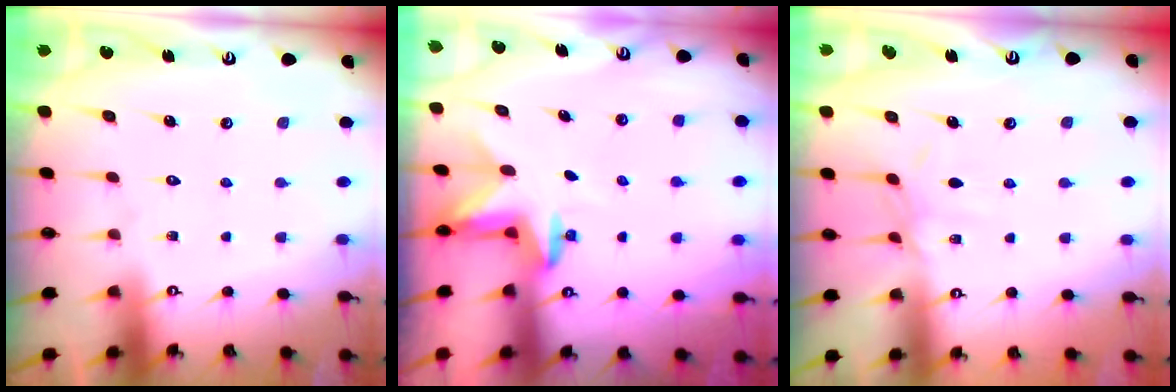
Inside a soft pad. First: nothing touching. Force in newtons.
{"total": 3.0, "press": 2.9, "slide": 0.7}
{"total": 4.5, "press": 4.5, "slide": 0.5}